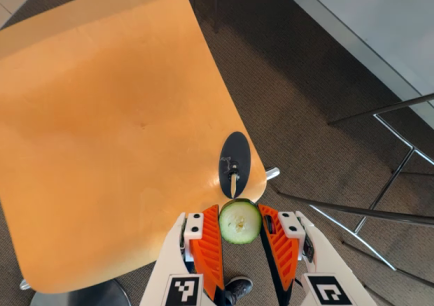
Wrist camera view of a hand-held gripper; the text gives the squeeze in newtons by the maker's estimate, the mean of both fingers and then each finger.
{"total": 9.1, "left": 9.0, "right": 9.2}